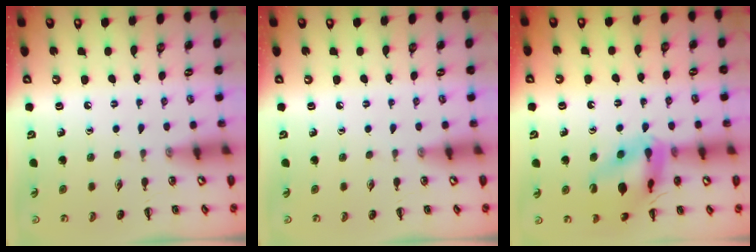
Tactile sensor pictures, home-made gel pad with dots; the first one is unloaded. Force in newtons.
{"total": 0.0}
{"total": 15.8, "press": 15.8, "slide": 1.3}